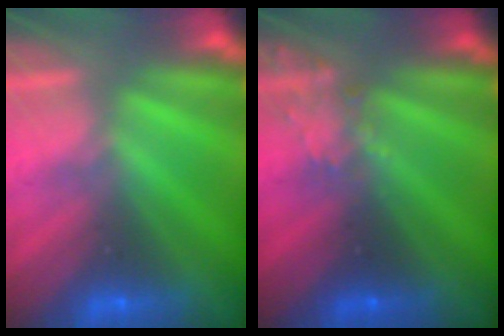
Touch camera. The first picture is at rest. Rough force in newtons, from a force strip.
{"total": 2.4}